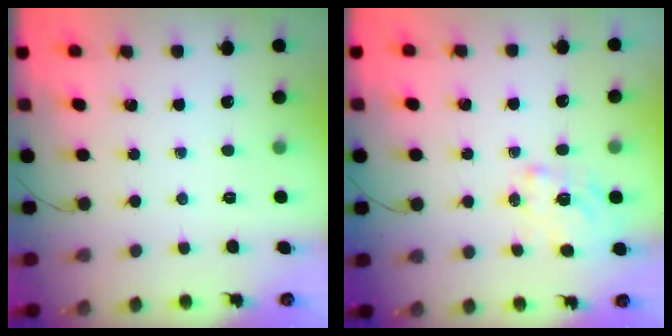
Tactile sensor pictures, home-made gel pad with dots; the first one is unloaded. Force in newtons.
{"total": 2.3, "press": 2.3, "slide": 0.4}